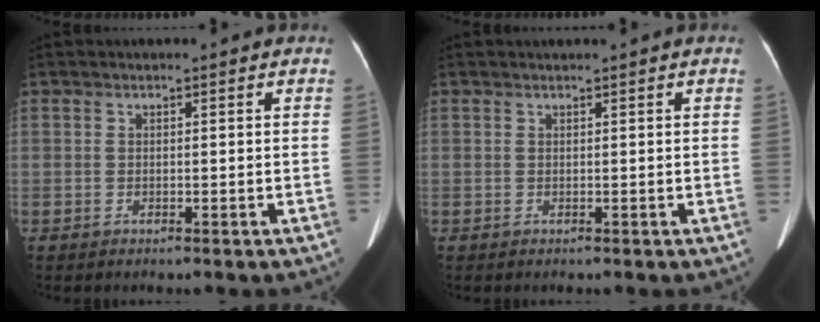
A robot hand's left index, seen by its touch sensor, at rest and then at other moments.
{"total": 0.9, "force": [0.8, -0.2, 0.4], "torque": [-0.008, 0.010, 0.019]}